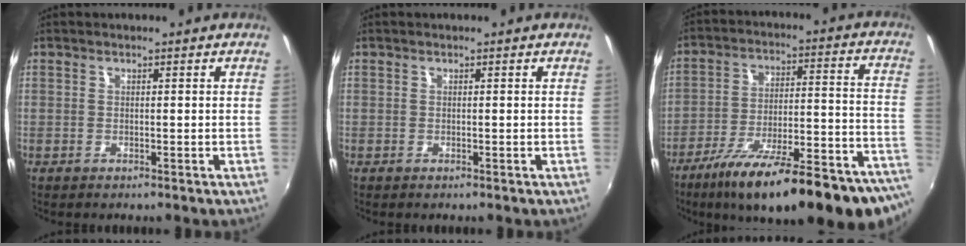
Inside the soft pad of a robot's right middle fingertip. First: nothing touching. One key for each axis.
{"total": 0.0}
{"total": 29.4, "fx": -22.5, "fy": 5.8, "fz": 18.0, "tx": -0.255, "ty": -0.049, "tz": -0.316}